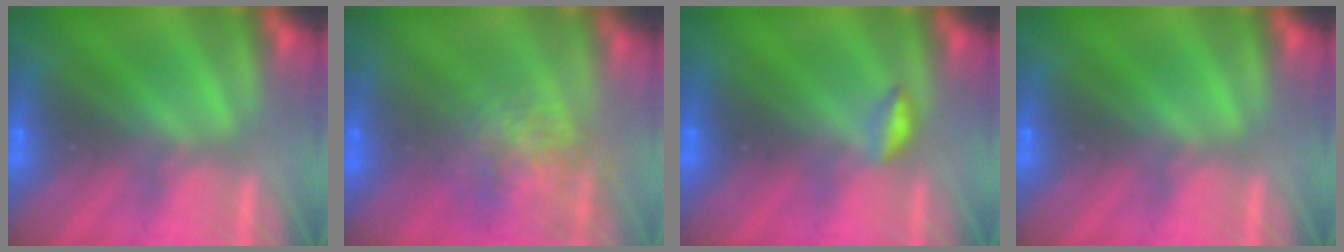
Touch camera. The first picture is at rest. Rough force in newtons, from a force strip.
{"total": 7.1}
{"total": 2.9}
{"total": 0.0}